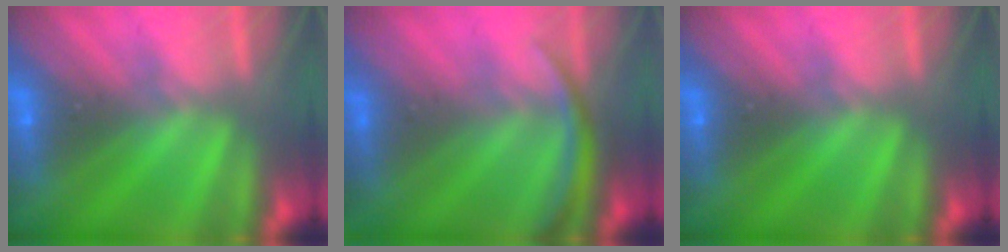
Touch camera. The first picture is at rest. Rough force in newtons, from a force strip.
{"total": 2.9}
{"total": 0.0}